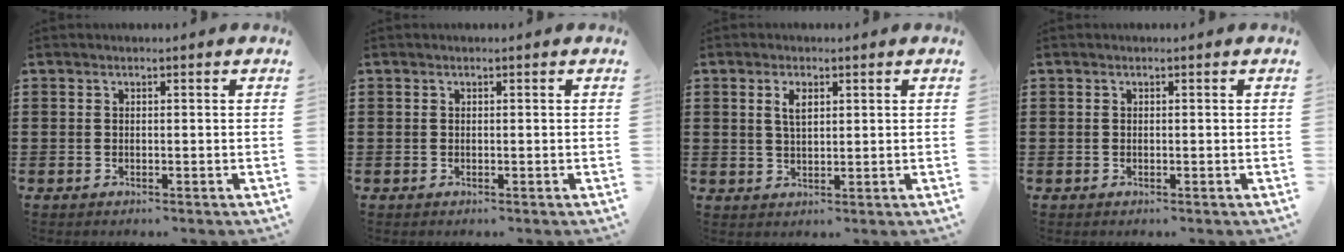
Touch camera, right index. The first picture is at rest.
{"total": 0.0}
{"total": 2.8, "force": [1.2, 1.2, 2.2], "torque": [-0.048, 0.006, 0.020]}
{"total": 0.0}